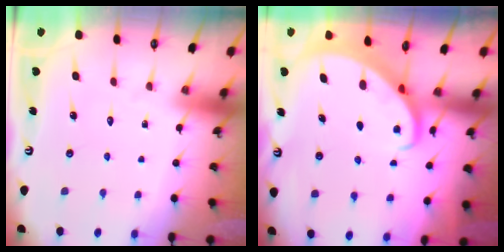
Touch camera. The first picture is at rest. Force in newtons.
{"total": 2.7, "press": 2.7, "slide": 0.3}